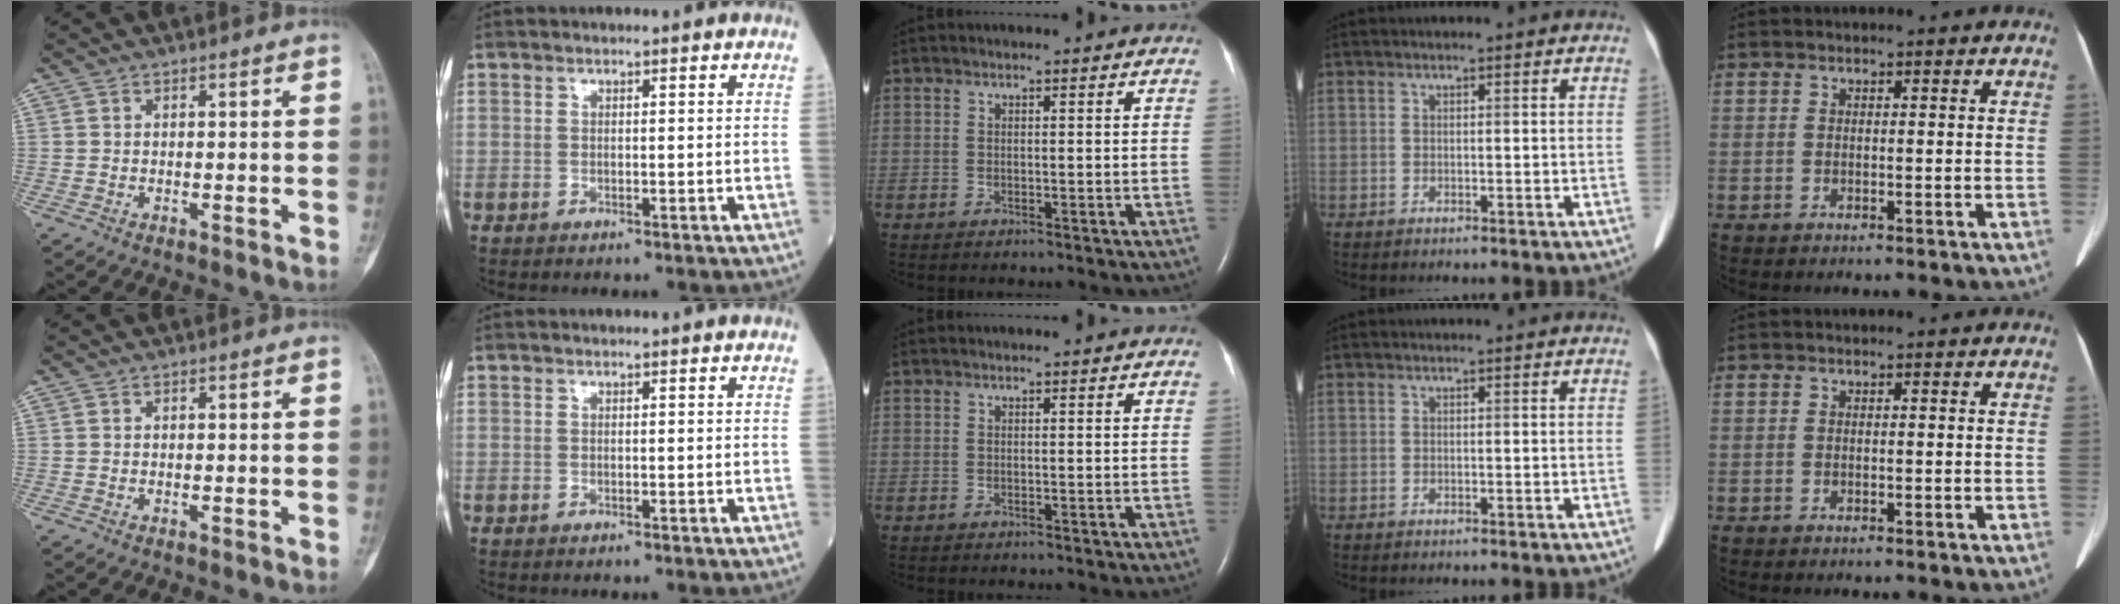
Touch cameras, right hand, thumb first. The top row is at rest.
{}